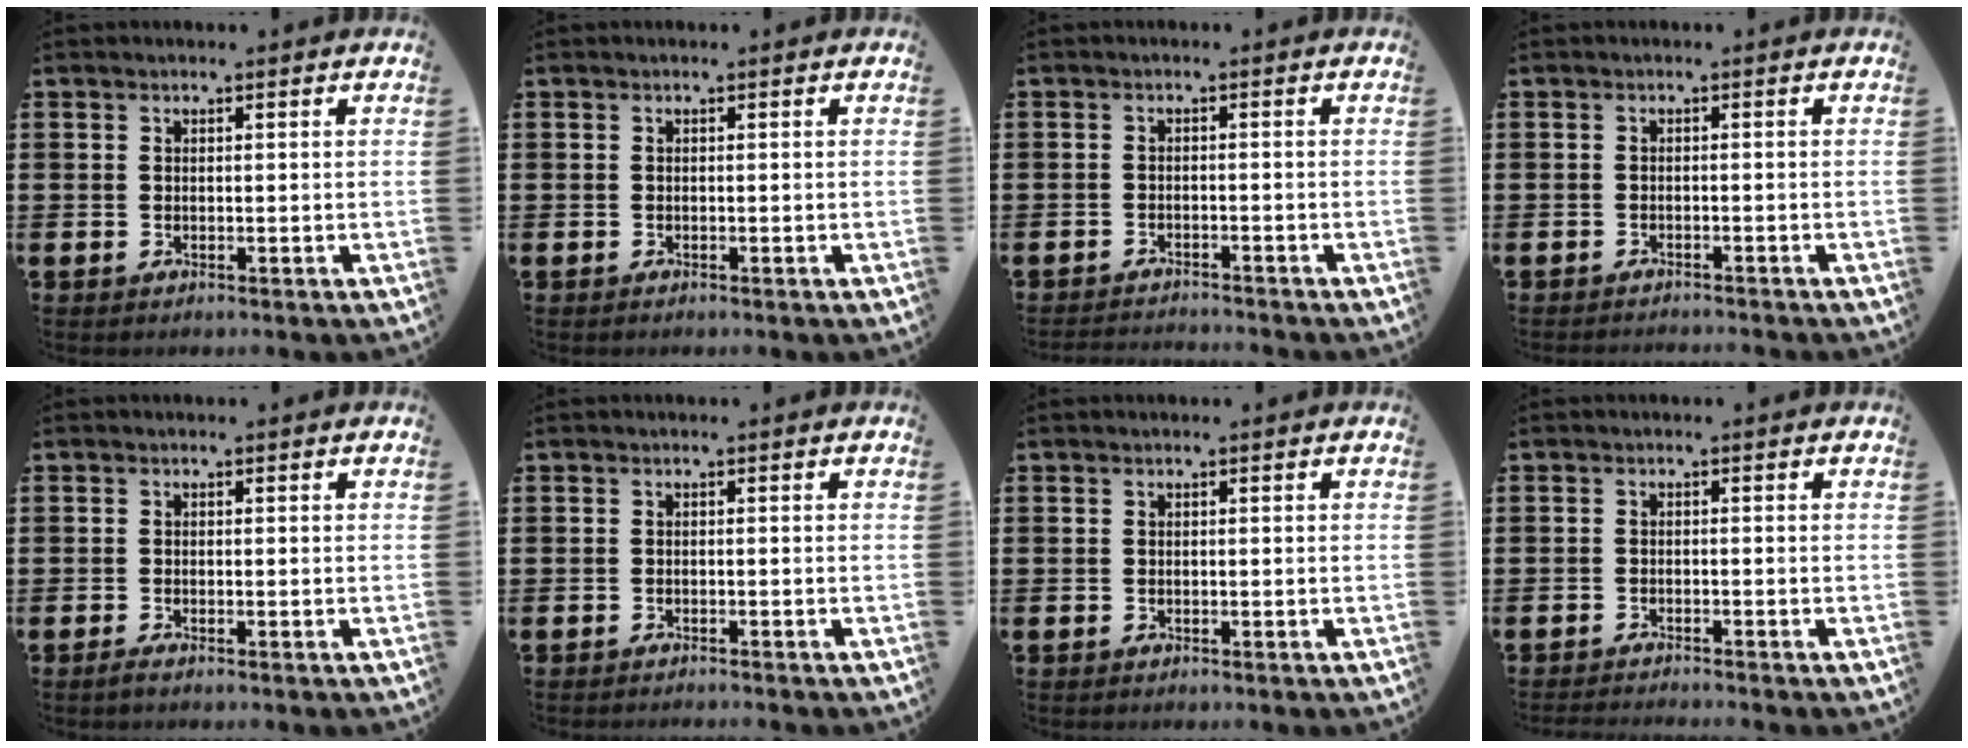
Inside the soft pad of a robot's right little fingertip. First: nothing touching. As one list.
[{"total": 0.0}, {"total": 1.5, "force": [-1.5, -0.1, -0.1], "torque": [-0.001, 0.004, -0.031]}, {"total": 0.9, "force": [-0.8, -0.1, 0.0], "torque": [0.000, 0.000, -0.018]}, {"total": 0.7, "force": [-0.4, 0.1, 0.6], "torque": [-0.001, -0.006, -0.009]}, {"total": 0.5, "force": [-0.5, -0.1, 0.0], "torque": [0.001, -0.002, -0.011]}, {"total": 0.0}, {"total": 1.0, "force": [-1.0, -0.2, 0.1], "torque": [-0.002, -0.002, -0.019]}]